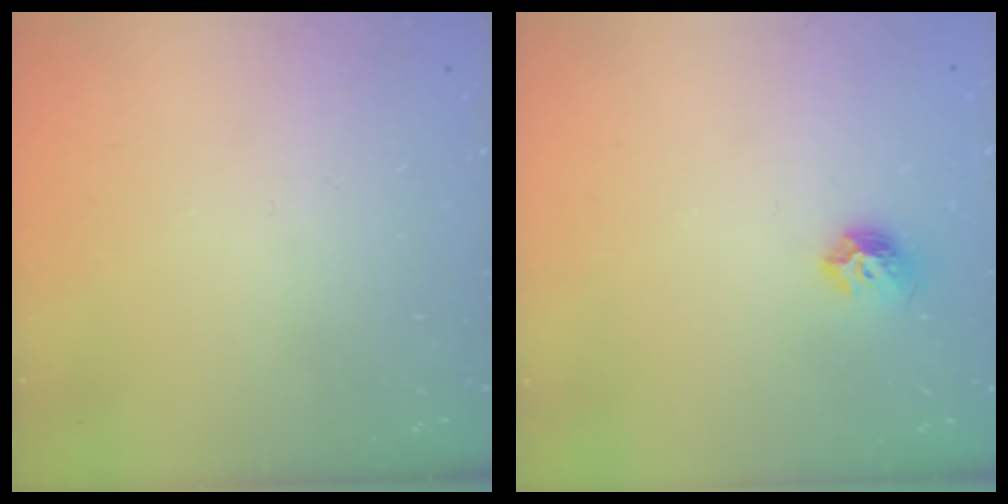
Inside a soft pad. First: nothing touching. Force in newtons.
{"total": 6.4, "press": 6.4, "slide": 0.8}